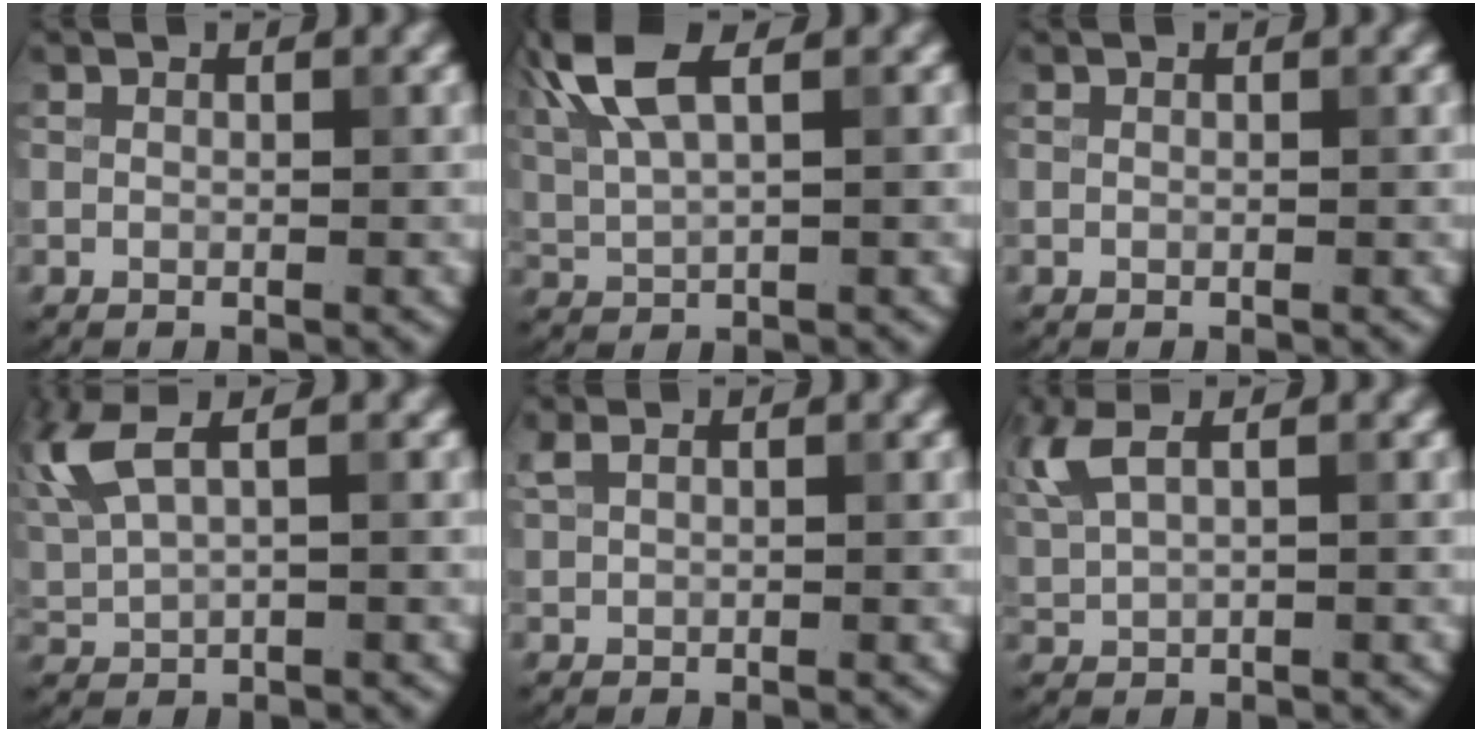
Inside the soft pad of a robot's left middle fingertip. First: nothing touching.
{"total": 6.1, "force": [2.8, 2.1, 4.9], "torque": [-0.120, 0.019, 0.058]}
{"total": 0.0}
{"total": 5.5, "force": [2.7, 2.0, 4.4], "torque": [-0.120, 0.015, 0.055]}
{"total": 1.3, "force": [0.8, 0.5, 0.9], "torque": [-0.025, 0.008, 0.017]}
{"total": 3.8, "force": [1.9, 1.3, 3.0], "torque": [-0.087, 0.013, 0.044]}